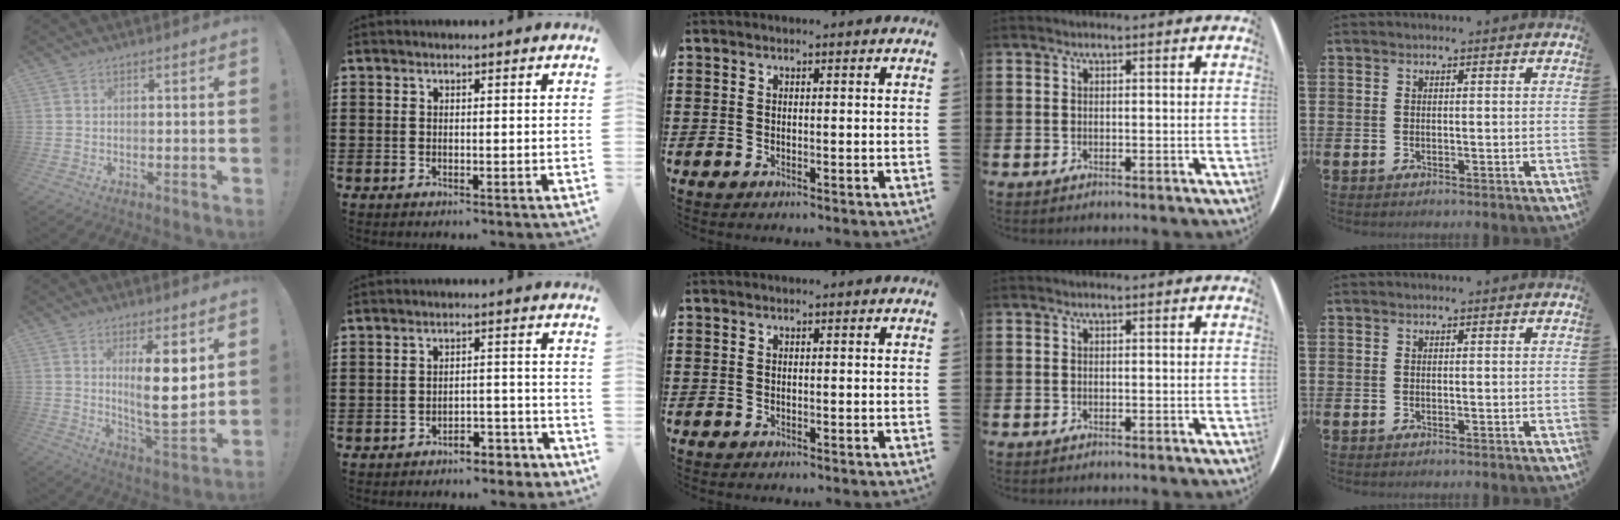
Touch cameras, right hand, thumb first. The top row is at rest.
{"thumb": {"total": 12.9, "force": [3.8, 3.3, 11.9], "torque": [-0.188, -0.028, 0.057]}, "index": {"total": 3.8, "force": [-3.7, 0.6, 0.9], "torque": [-0.017, 0.007, -0.075]}}